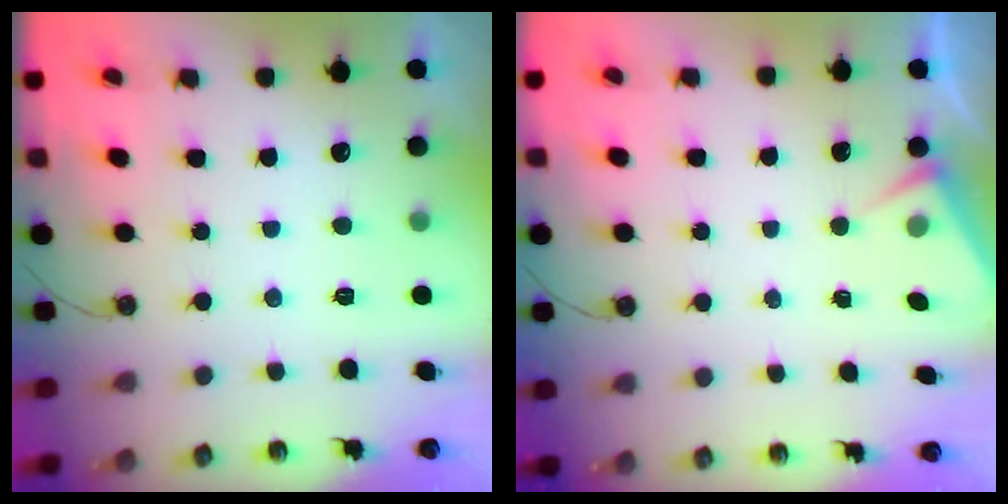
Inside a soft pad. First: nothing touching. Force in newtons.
{"total": 3.4, "press": 3.3, "slide": 0.6}